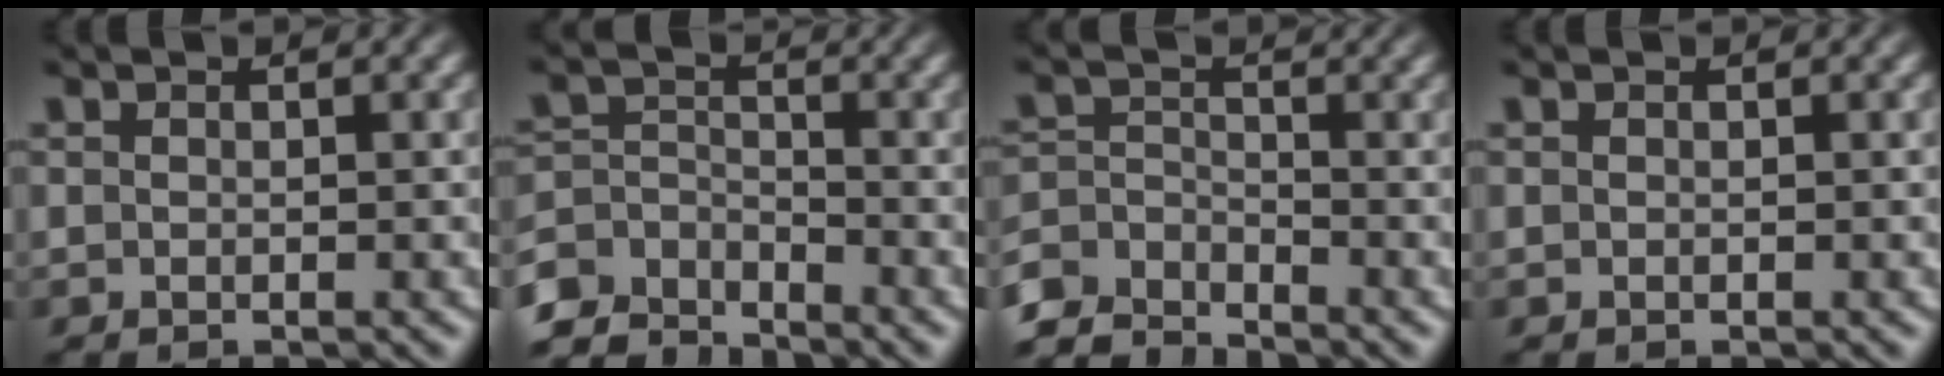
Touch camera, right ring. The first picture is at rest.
{"total": 5.8, "force": [-4.1, 3.5, 2.3], "torque": [-0.062, -0.039, -0.056]}
{"total": 4.8, "force": [-3.6, 2.7, 1.6], "torque": [-0.041, -0.030, -0.057]}
{"total": 0.0}